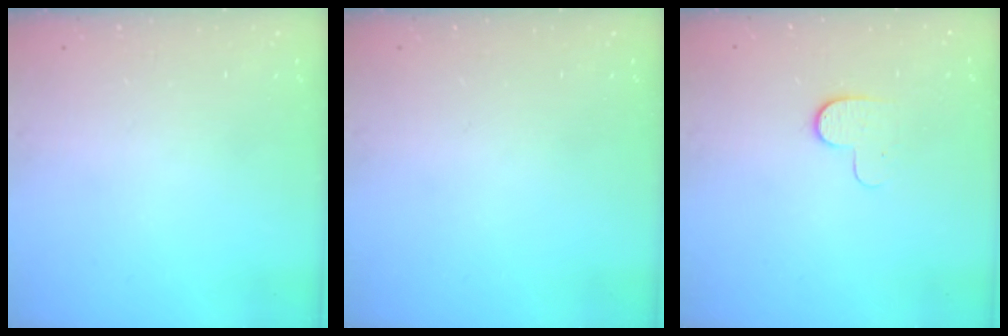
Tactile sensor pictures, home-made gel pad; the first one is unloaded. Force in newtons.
{"total": 0.0}
{"total": 5.4, "press": 5.3, "slide": 1.2}